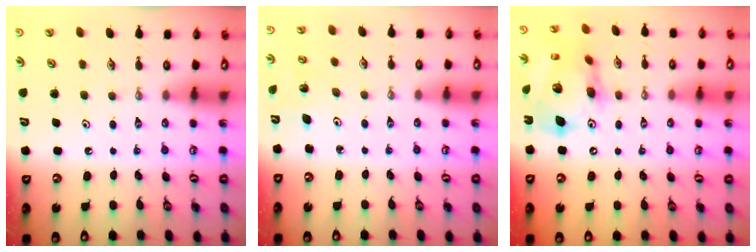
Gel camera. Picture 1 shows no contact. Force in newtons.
{"total": 3.4, "press": 3.2, "slide": 1.3}
{"total": 18.8, "press": 18.6, "slide": 2.1}